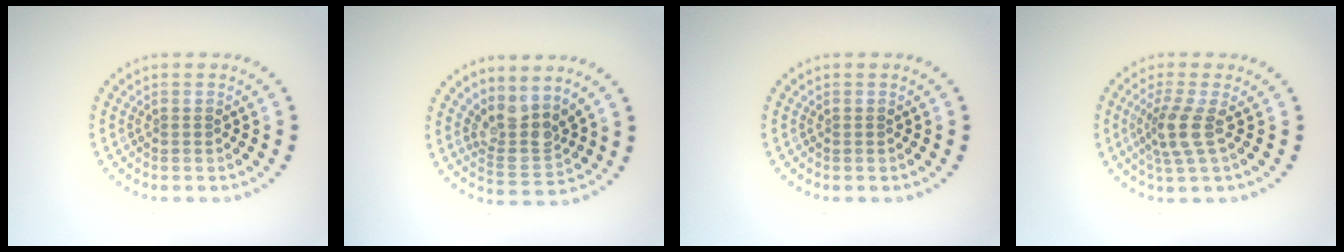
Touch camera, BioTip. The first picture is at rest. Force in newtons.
{"total": 3.3, "press": 2.5, "slide": 2.1}
{"total": 0.0}
{"total": 2.9, "press": 2.2, "slide": 1.8}